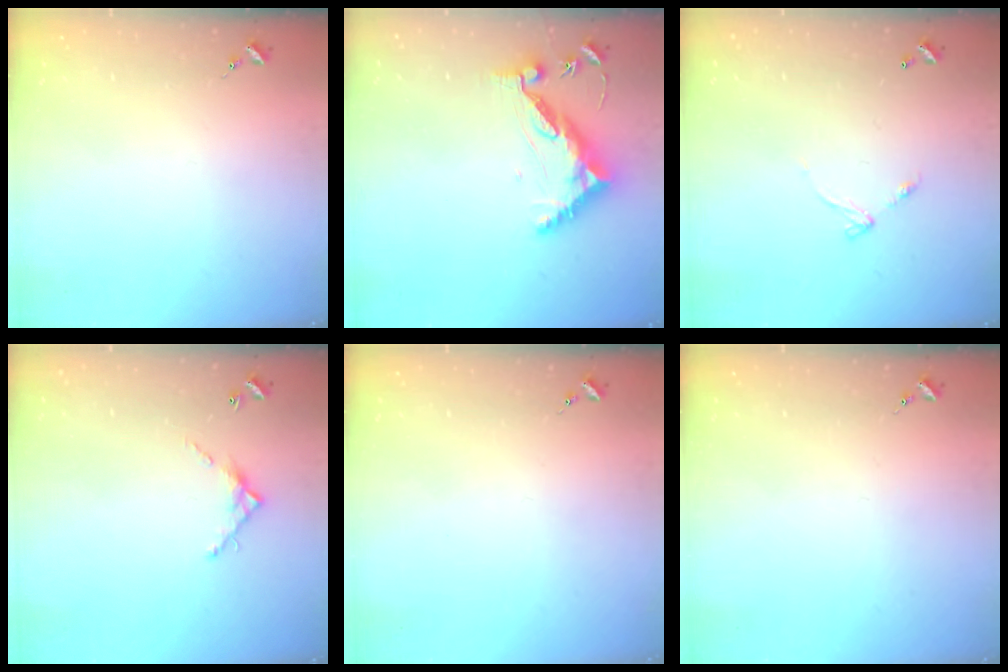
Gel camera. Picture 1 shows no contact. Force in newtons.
{"total": 10.2, "press": 10.2, "slide": 0.8}
{"total": 5.6, "press": 5.6, "slide": 0.5}
{"total": 7.0, "press": 7.0, "slide": 0.2}
{"total": 0.0}
{"total": 0.0}